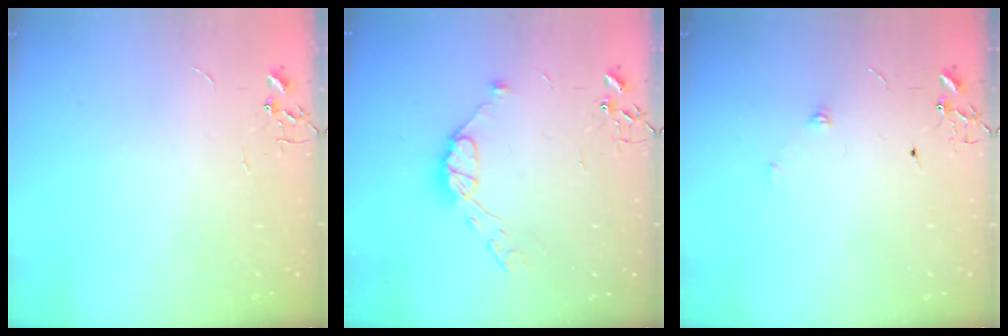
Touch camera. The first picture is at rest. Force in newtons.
{"total": 9.5, "press": 9.5, "slide": 0.3}
{"total": 5.5, "press": 5.4, "slide": 0.9}